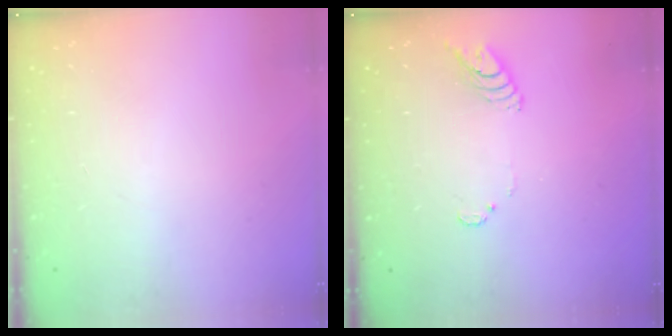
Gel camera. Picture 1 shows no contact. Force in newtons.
{"total": 5.5, "press": 5.5, "slide": 0.6}